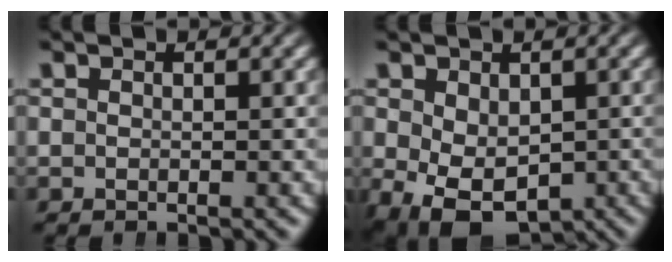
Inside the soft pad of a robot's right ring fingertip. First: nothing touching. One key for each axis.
{"total": 6.5, "fx": -3.5, "fy": 4.0, "fz": 3.8, "tx": -0.092, "ty": -0.055, "tz": -0.027}